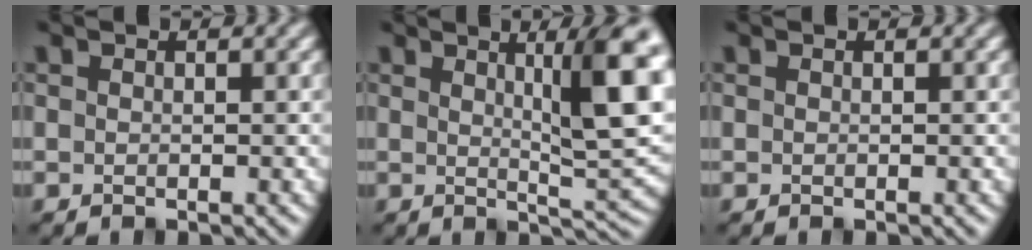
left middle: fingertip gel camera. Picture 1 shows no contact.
{"total": 10.0, "force": [3.4, 2.4, 9.1], "torque": [-0.096, 0.011, 0.047]}
{"total": 0.0}